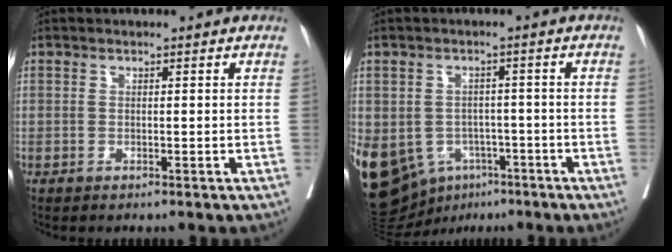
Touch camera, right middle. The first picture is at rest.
{"total": 24.2, "force": [-10.5, 18.5, 11.6], "torque": [-0.356, -0.014, -0.146]}